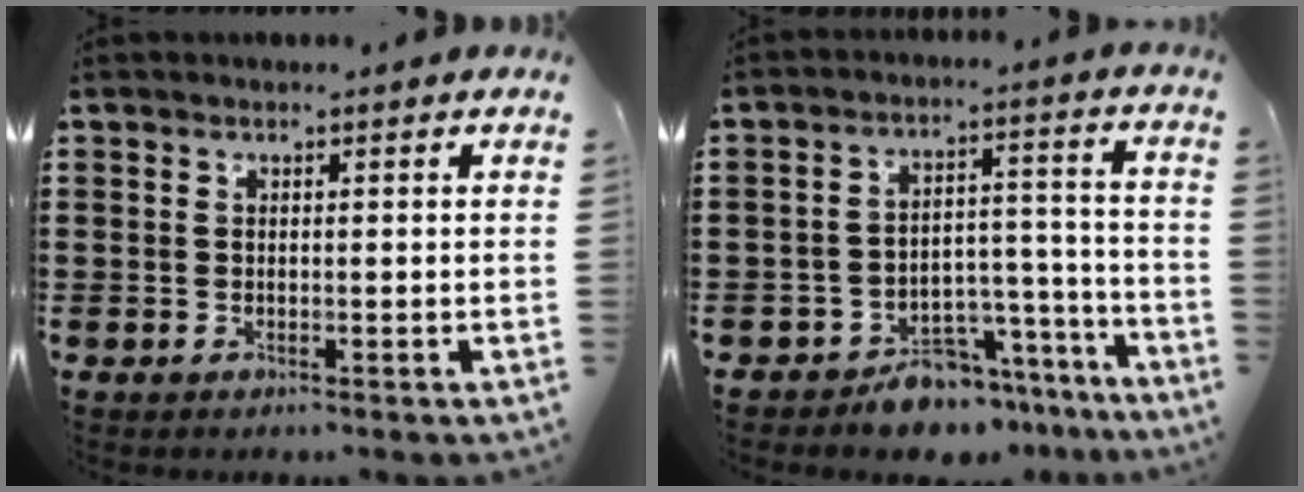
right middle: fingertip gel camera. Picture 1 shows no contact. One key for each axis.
{"total": 7.0, "fx": -6.6, "fy": 2.1, "fz": 1.2, "tx": -0.014, "ty": 0.031, "tz": -0.125}